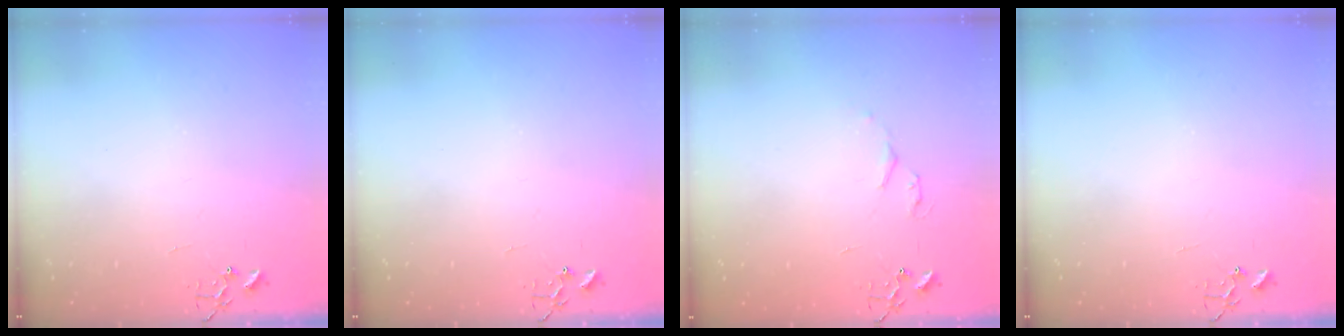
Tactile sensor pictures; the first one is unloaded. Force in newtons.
{"total": 0.0}
{"total": 4.5, "press": 4.5, "slide": 0.7}
{"total": 0.0}